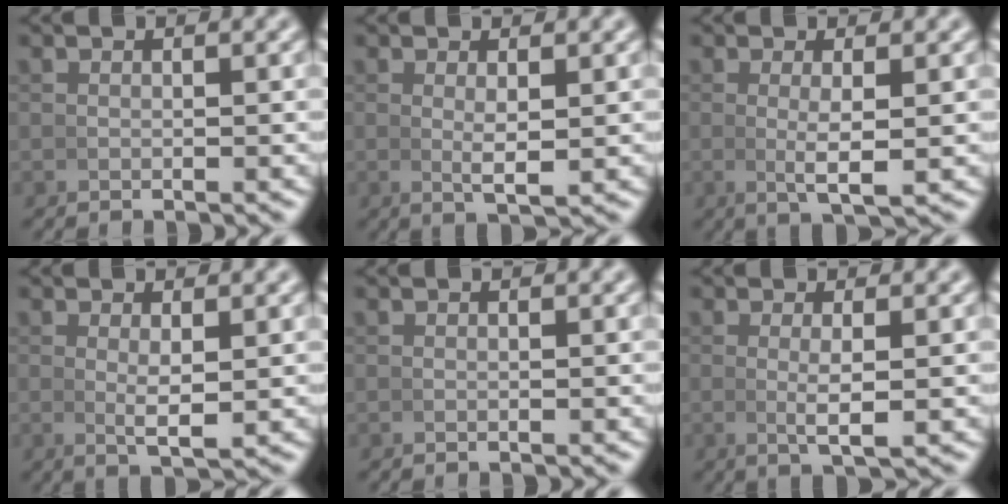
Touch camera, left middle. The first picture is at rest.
{"total": 2.0, "force": [0.3, 0.4, 2.0], "torque": [-0.035, -0.007, 0.008]}
{"total": 2.9, "force": [0.0, 0.4, 2.8], "torque": [-0.051, -0.007, 0.004]}
{"total": 2.4, "force": [0.3, 0.4, 2.3], "torque": [-0.040, -0.009, 0.010]}
{"total": 0.0}
{"total": 2.4, "force": [0.0, 0.2, 2.4], "torque": [-0.043, -0.004, 0.003]}